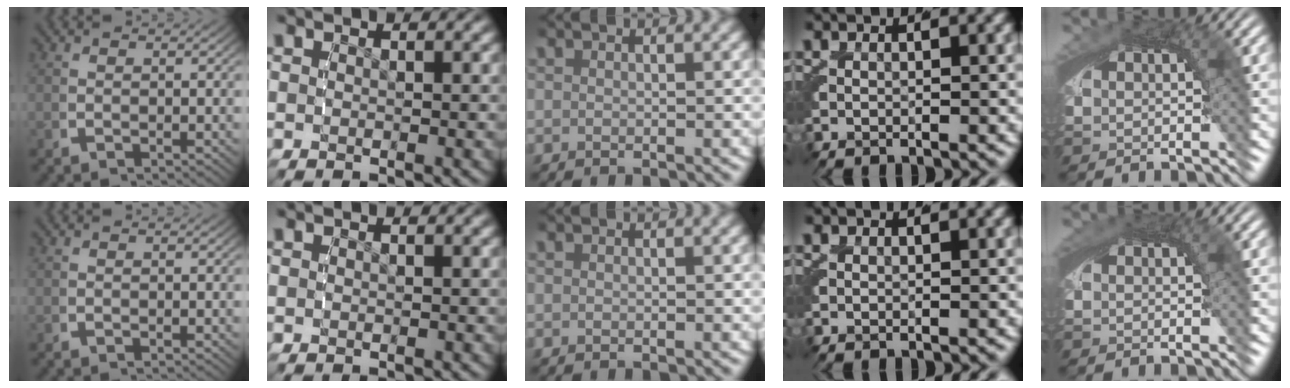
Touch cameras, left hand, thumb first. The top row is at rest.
{"little": {"total": 0.7, "force": [0.2, 0.1, 0.6], "torque": [-0.009, 0.001, 0.004]}}